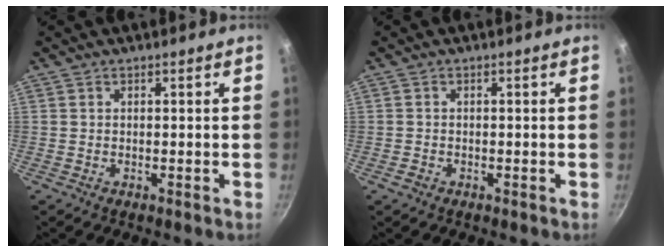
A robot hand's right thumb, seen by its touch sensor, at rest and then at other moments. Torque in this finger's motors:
{"motor_torque": [-0.31, 0.08, -0.33, 0.08, 0.00]}